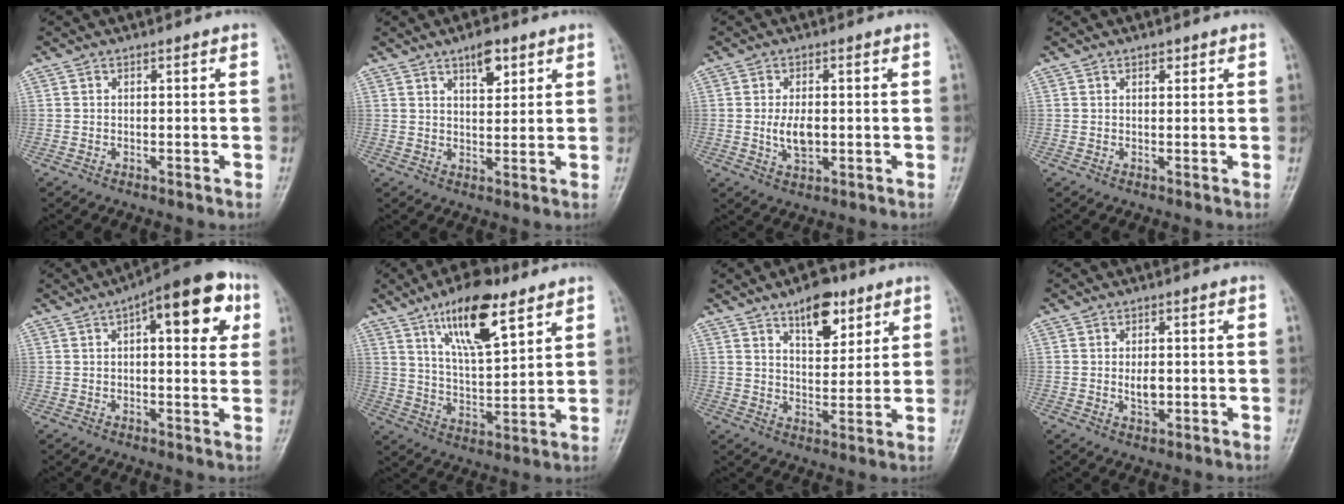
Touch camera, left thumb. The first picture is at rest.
{"total": 5.4, "force": [3.2, 2.3, 3.7], "torque": [-0.042, -0.018, 0.049]}
{"total": 5.1, "force": [-0.2, 2.8, 4.3], "torque": [-0.077, -0.004, -0.002]}
{"total": 1.4, "force": [0.9, 0.7, 0.8], "torque": [-0.007, -0.002, 0.011]}
{"total": 14.9, "force": [5.4, 5.9, 12.6], "torque": [-0.131, 0.010, 0.063]}
{"total": 15.1, "force": [8.9, 5.2, 11.0], "torque": [-0.161, -0.044, 0.155]}
{"total": 9.8, "force": [6.0, 4.7, 6.2], "torque": [-0.067, -0.034, 0.096]}
{"total": 3.3, "force": [0.0, 1.9, 2.7], "torque": [-0.039, -0.004, 0.003]}